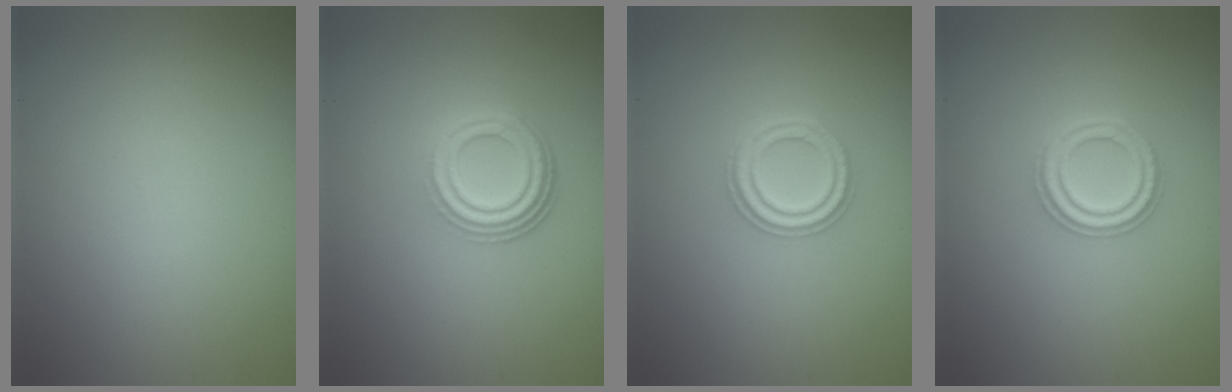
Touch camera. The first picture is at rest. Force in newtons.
{"total": 4.2, "press": 3.1, "slide": 2.7}
{"total": 2.4, "press": 2.4, "slide": 0.4}
{"total": 2.4, "press": 2.4, "slide": 0.4}